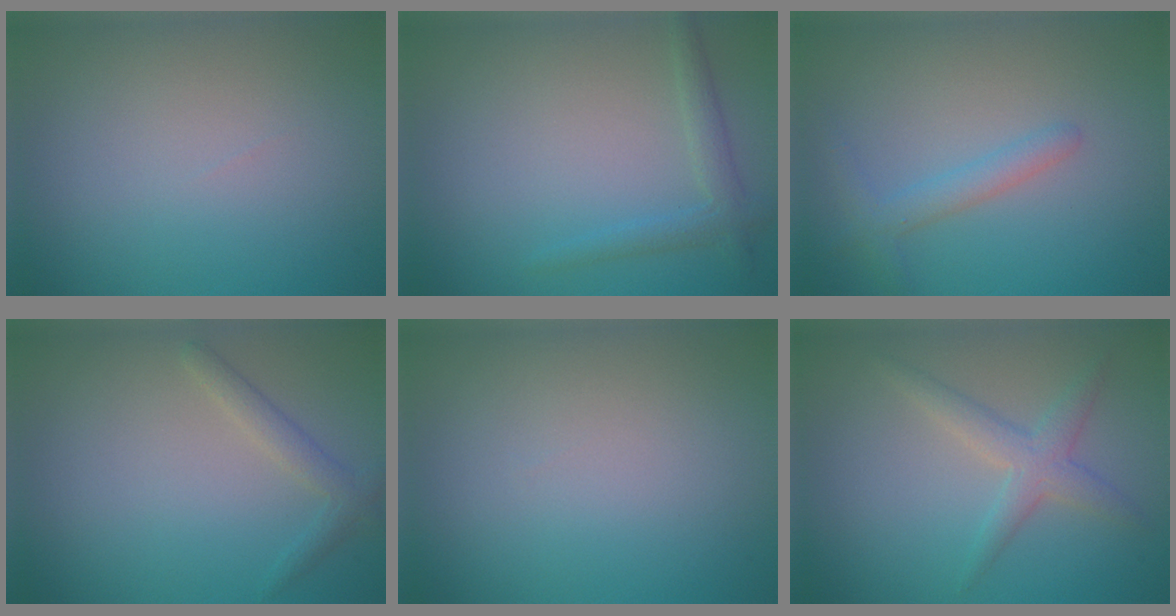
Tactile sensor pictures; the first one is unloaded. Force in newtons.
{"total": 1.2, "press": 1.2, "slide": 0.1}
{"total": 2.1, "press": 2.1, "slide": 0.0}
{"total": 1.7, "press": 1.7, "slide": 0.0}
{"total": 0.0}
{"total": 1.7, "press": 1.7, "slide": 0.2}